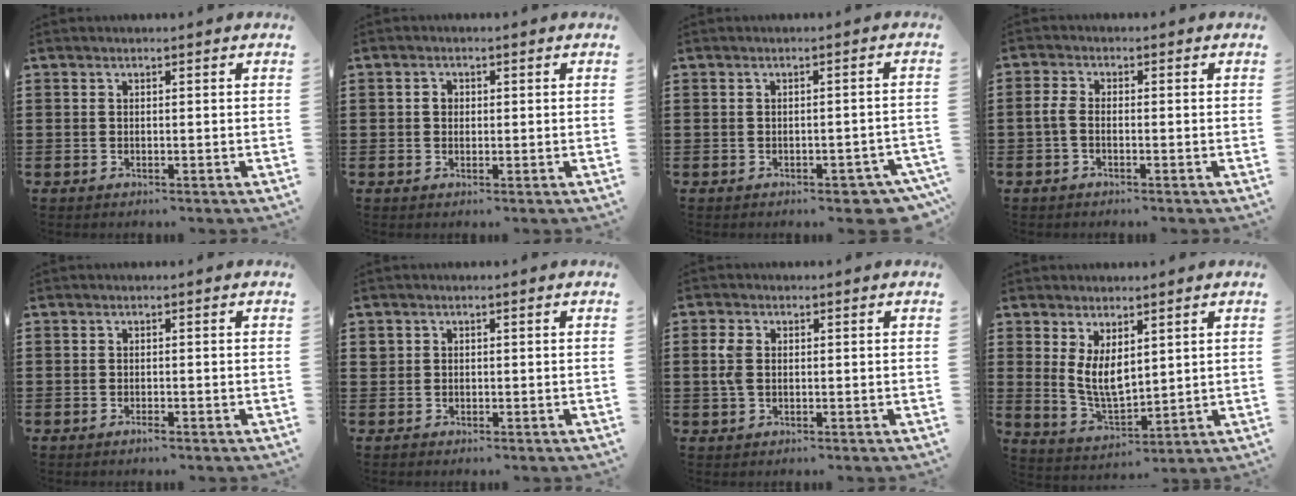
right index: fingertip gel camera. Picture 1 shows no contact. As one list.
[{"total": 1.4, "force": [0.2, 1.1, 0.7], "torque": [-0.016, 0.007, 0.004]}, {"total": 2.5, "force": [-2.0, 0.6, 1.4], "torque": [-0.025, 0.000, -0.038]}, {"total": 2.2, "force": [-0.9, 1.1, 1.7], "torque": [-0.047, -0.003, -0.022]}, {"total": 0.8, "force": [-0.6, 0.1, 0.5], "torque": [-0.013, -0.005, -0.010]}, {"total": 1.3, "force": [0.1, 1.2, 0.1], "torque": [-0.006, 0.006, 0.001]}, {"total": 3.1, "force": [0.3, 2.0, 2.4], "torque": [-0.066, 0.002, 0.001]}, {"total": 6.1, "force": [2.0, 3.2, 4.8], "torque": [-0.095, -0.006, 0.035]}]